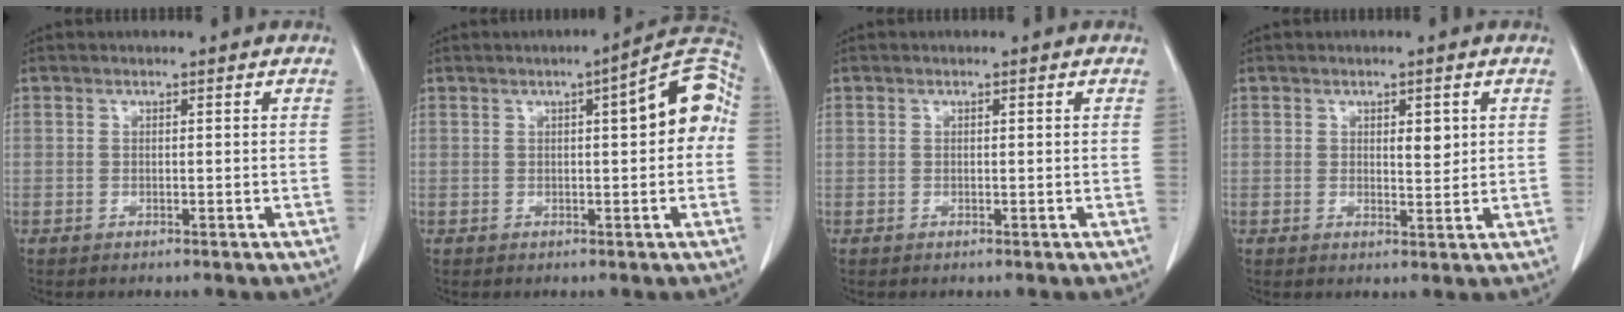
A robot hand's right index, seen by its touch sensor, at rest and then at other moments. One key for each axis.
{"total": 9.0, "fx": 1.4, "fy": 1.9, "fz": 8.7, "tx": -0.104, "ty": 0.032, "tz": 0.010}
{"total": 0.0}
{"total": 2.7, "fx": 1.0, "fy": 1.1, "fz": 2.3, "tx": -0.032, "ty": -0.005, "tz": 0.015}